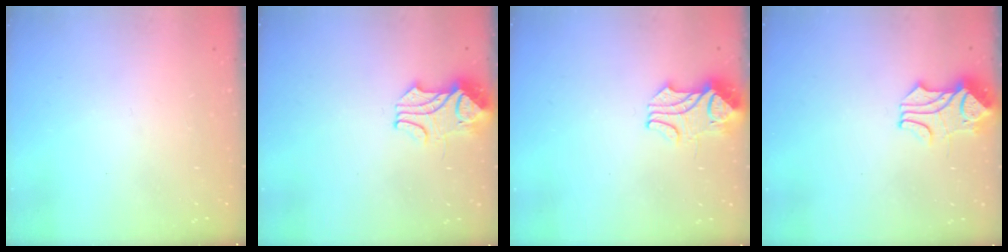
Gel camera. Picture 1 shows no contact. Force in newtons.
{"total": 2.1, "press": 1.9, "slide": 0.9}
{"total": 2.2, "press": 2.1, "slide": 0.8}
{"total": 1.7, "press": 1.3, "slide": 1.1}